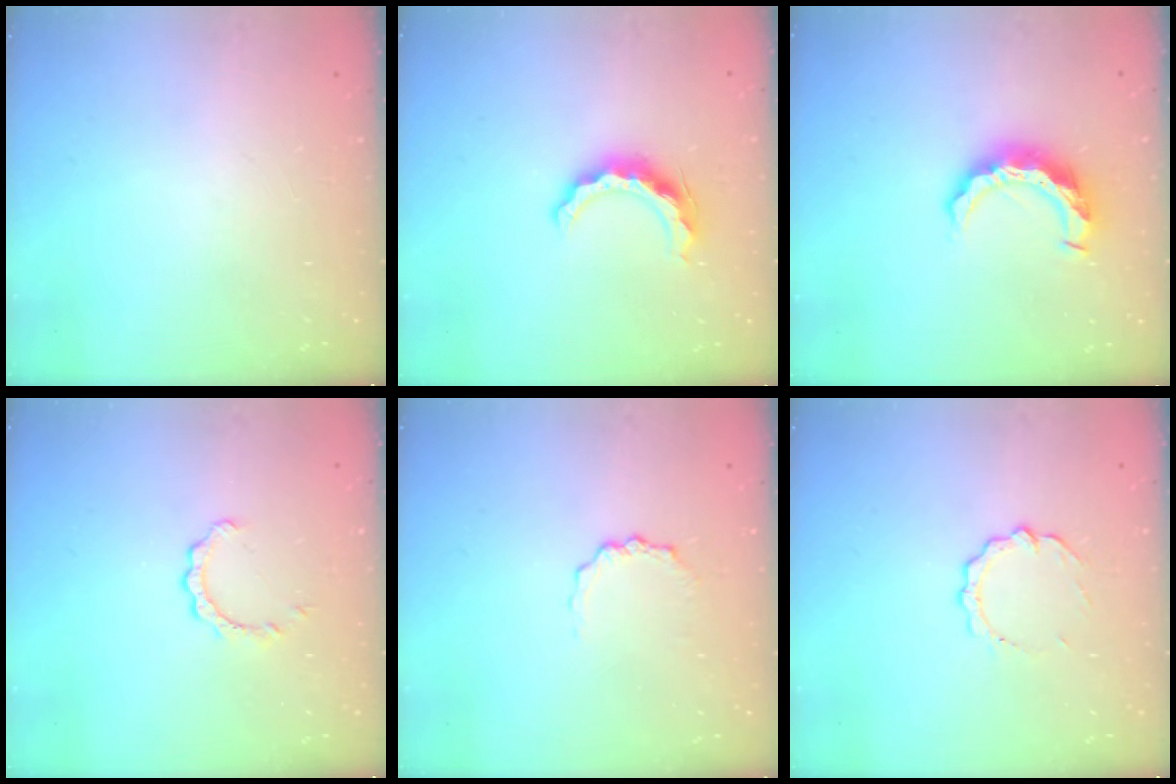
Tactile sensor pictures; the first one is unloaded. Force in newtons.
{"total": 10.0, "press": 10.0, "slide": 1.3}
{"total": 9.7, "press": 9.7, "slide": 1.2}
{"total": 2.1, "press": 2.1, "slide": 0.2}
{"total": 2.3, "press": 2.2, "slide": 0.3}
{"total": 6.9, "press": 6.9, "slide": 0.5}